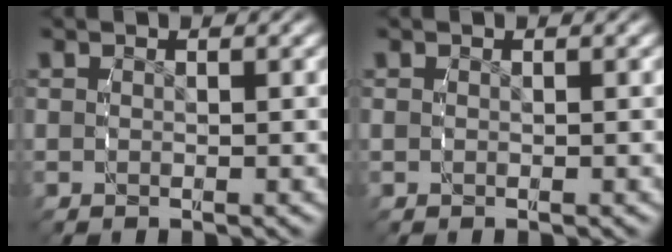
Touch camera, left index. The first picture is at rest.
{"total": 0.0}